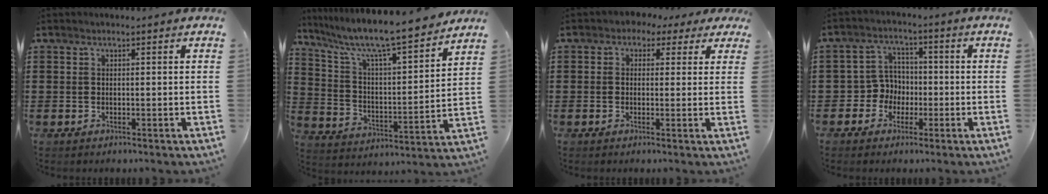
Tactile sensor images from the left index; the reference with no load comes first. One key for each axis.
{"total": 8.5, "fx": 7.3, "fy": 0.5, "fz": 4.3, "tx": -0.114, "ty": -0.055, "tz": 0.118}
{"total": 2.1, "fx": 0.6, "fy": 1.8, "fz": 0.9, "tx": -0.026, "ty": 0.009, "tz": 0.007}
{"total": 5.1, "fx": -1.5, "fy": 4.8, "fz": 1.0, "tx": -0.044, "ty": 0.012, "tz": -0.034}